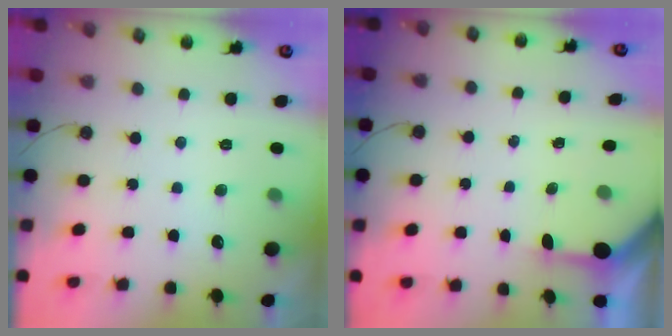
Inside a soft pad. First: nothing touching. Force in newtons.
{"total": 2.9, "press": 2.9, "slide": 0.3}